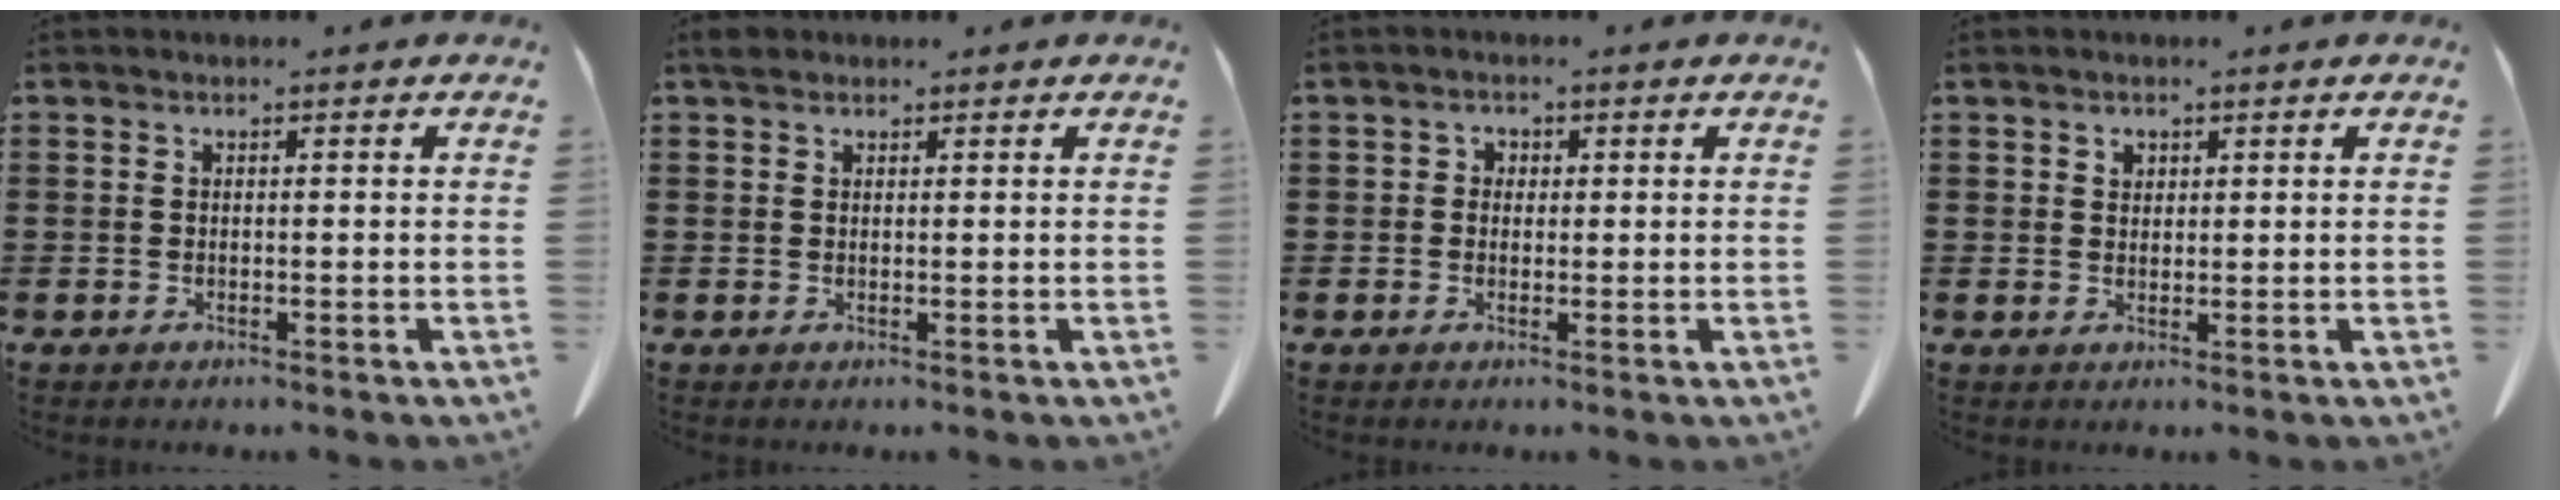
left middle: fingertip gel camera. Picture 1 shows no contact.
{"total": 1.3, "force": [1.0, 0.7, 0.5], "torque": [-0.004, 0.001, 0.017]}
{"total": 1.2, "force": [-0.1, 1.1, 0.4], "torque": [-0.011, 0.007, -0.003]}
{"total": 1.3, "force": [1.0, 0.8, 0.3], "torque": [0.001, -0.002, 0.019]}